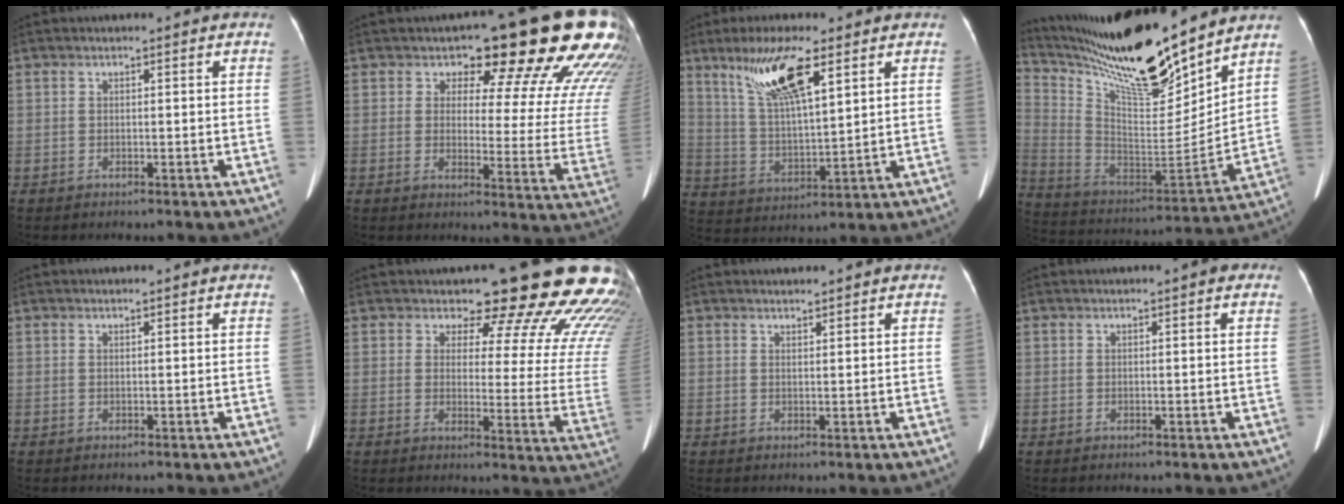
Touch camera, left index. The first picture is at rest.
{"total": 20.0, "force": [14.1, 5.8, 13.0], "torque": [-0.151, -0.036, 0.151]}
{"total": 11.5, "force": [6.8, 1.8, 9.1], "torque": [-0.181, 0.008, 0.132]}
{"total": 21.4, "force": [18.7, 1.7, 10.3], "torque": [-0.196, -0.029, 0.328]}
{"total": 0.0}
{"total": 19.9, "force": [17.9, 4.4, 7.5], "torque": [-0.065, -0.106, 0.178]}
{"total": 1.1, "force": [1.1, 0.0, 0.3], "torque": [-0.007, 0.003, 0.021]}
{"total": 1.1, "force": [0.6, 0.2, 0.9], "torque": [-0.013, 0.004, 0.003]}